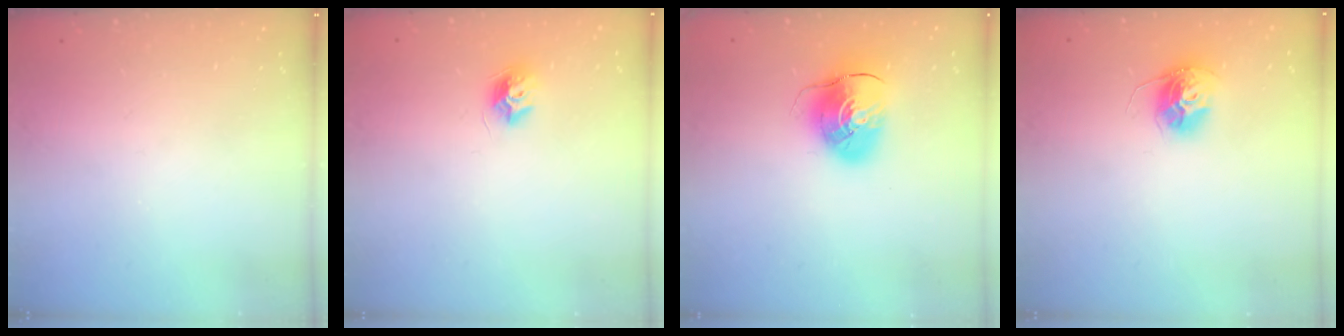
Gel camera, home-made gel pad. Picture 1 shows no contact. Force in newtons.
{"total": 7.9, "press": 7.9, "slide": 0.4}
{"total": 10.2, "press": 10.1, "slide": 1.3}
{"total": 11.9, "press": 11.9, "slide": 1.0}